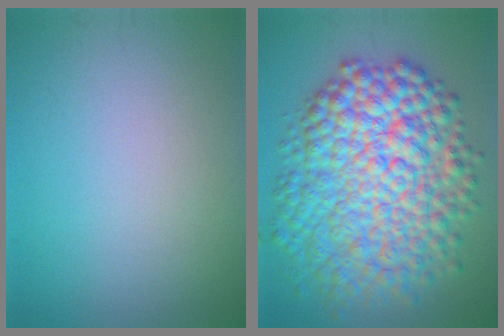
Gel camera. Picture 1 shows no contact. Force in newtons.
{"total": 11.8, "press": 11.8, "slide": 0.1}